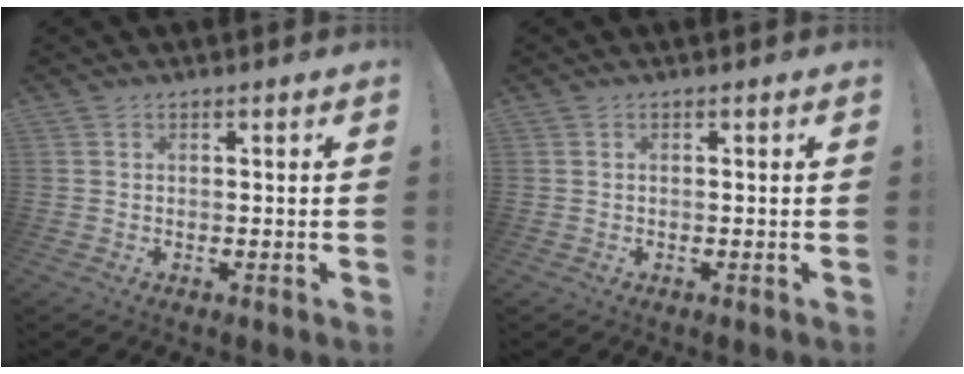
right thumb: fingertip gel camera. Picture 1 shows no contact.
{"total": 0.0}